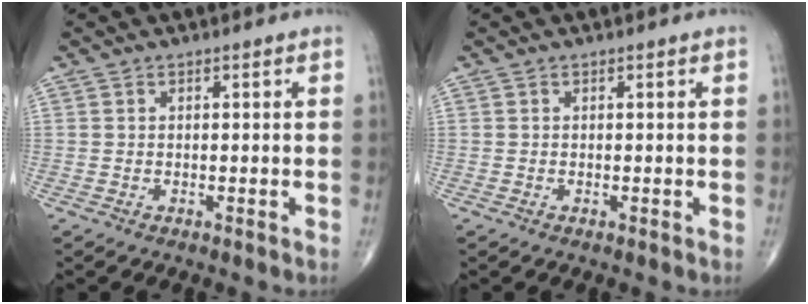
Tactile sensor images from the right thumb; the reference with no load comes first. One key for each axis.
{"total": 0.0}